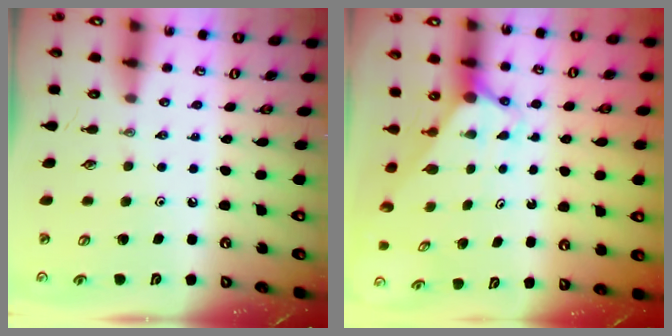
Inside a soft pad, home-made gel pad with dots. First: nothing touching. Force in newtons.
{"total": 2.9, "press": 2.9, "slide": 0.0}